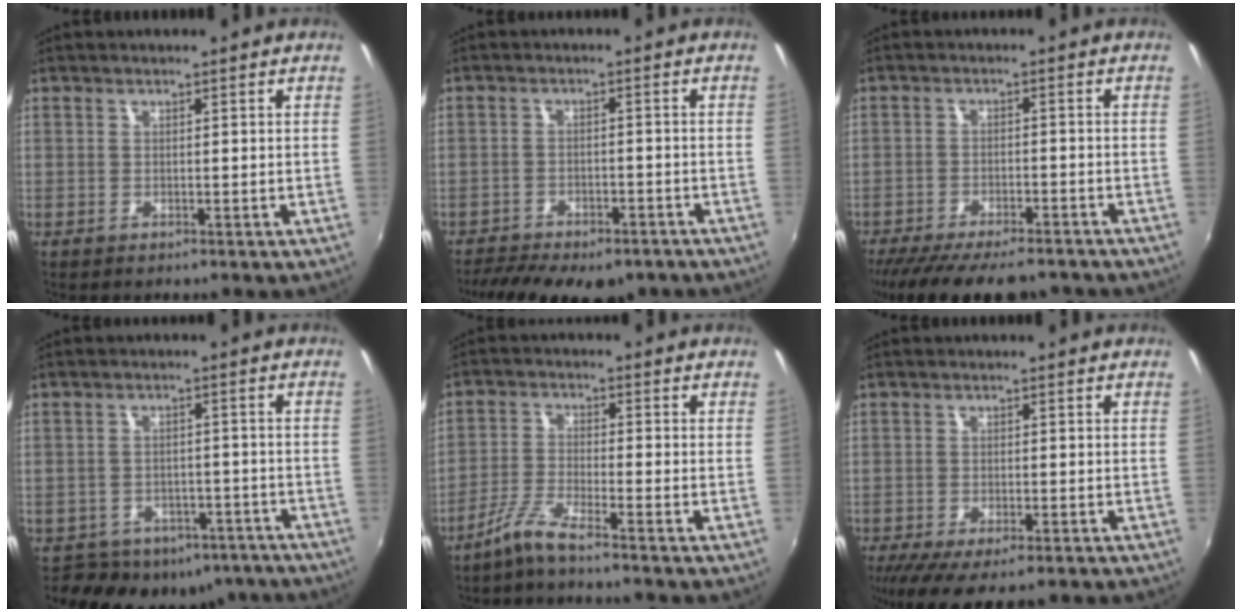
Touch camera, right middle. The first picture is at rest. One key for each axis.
{"total": 15.7, "fx": -12.1, "fy": 6.2, "fz": 7.7, "tx": -0.165, "ty": -0.032, "tz": -0.167}
{"total": 16.6, "fx": -13.8, "fy": 4.5, "fz": 8.0, "tx": -0.163, "ty": -0.040, "tz": -0.205}
{"total": 14.2, "fx": -10.4, "fy": 8.5, "fz": 4.5, "tx": -0.100, "ty": 0.012, "tz": -0.117}
{"total": 4.4, "fx": -3.7, "fy": -0.9, "fz": 2.1, "tx": -0.057, "ty": -0.002, "tz": -0.078}
{"total": 8.4, "fx": -5.5, "fy": 2.3, "fz": 5.8, "tx": -0.131, "ty": -0.044, "tz": -0.091}